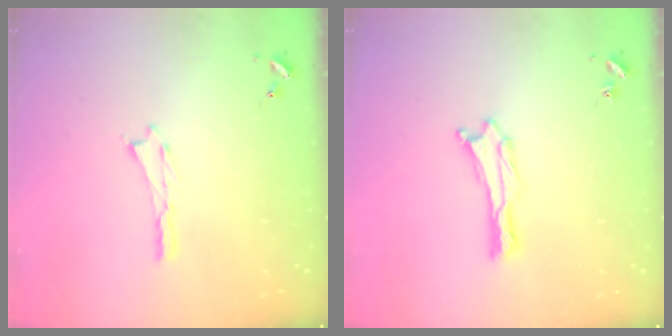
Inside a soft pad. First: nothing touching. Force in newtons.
{"total": 0.6, "press": 0.6, "slide": 0.2}